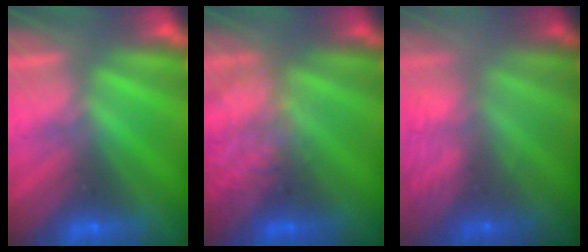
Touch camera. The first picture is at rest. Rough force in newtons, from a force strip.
{"total": 2.0}
{"total": 3.0}